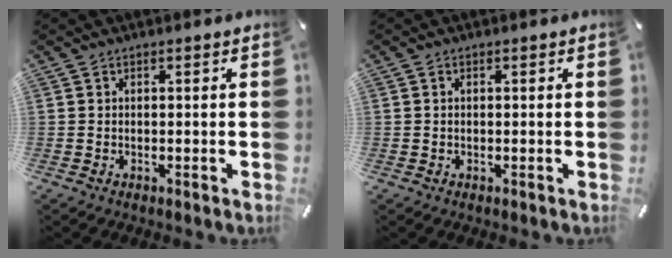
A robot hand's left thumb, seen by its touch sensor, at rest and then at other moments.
{"total": 0.6, "force": [0.0, 0.4, 0.5], "torque": [-0.010, 0.002, 0.000]}